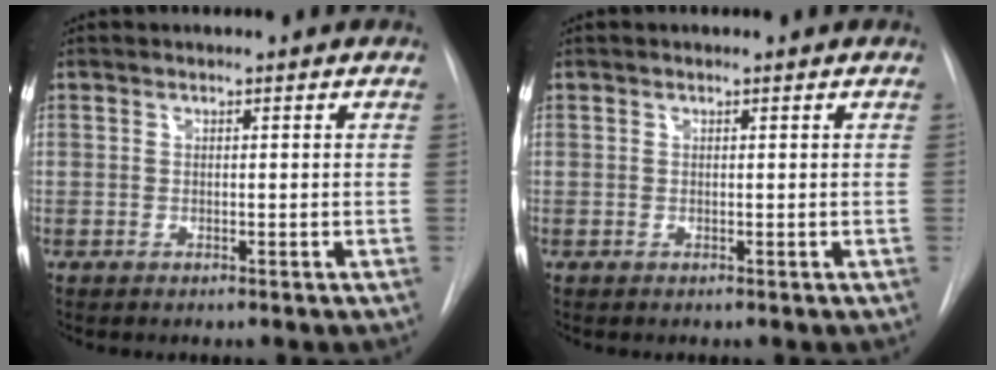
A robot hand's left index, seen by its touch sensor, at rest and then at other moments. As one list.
[{"total": 0.0}]